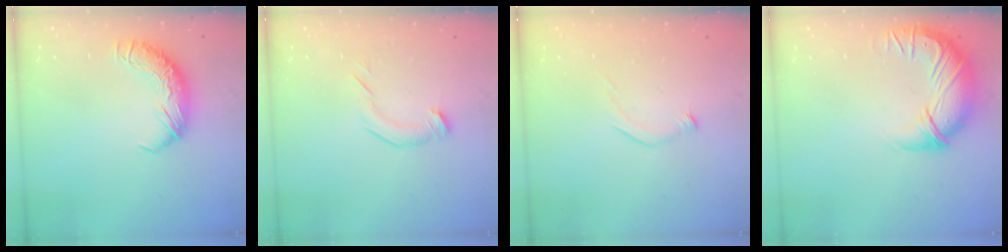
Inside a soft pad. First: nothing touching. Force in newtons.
{"total": 4.2, "press": 4.1, "slide": 0.4}
{"total": 7.2, "press": 7.2, "slide": 0.7}
{"total": 3.0, "press": 0.1, "slide": 3.0}